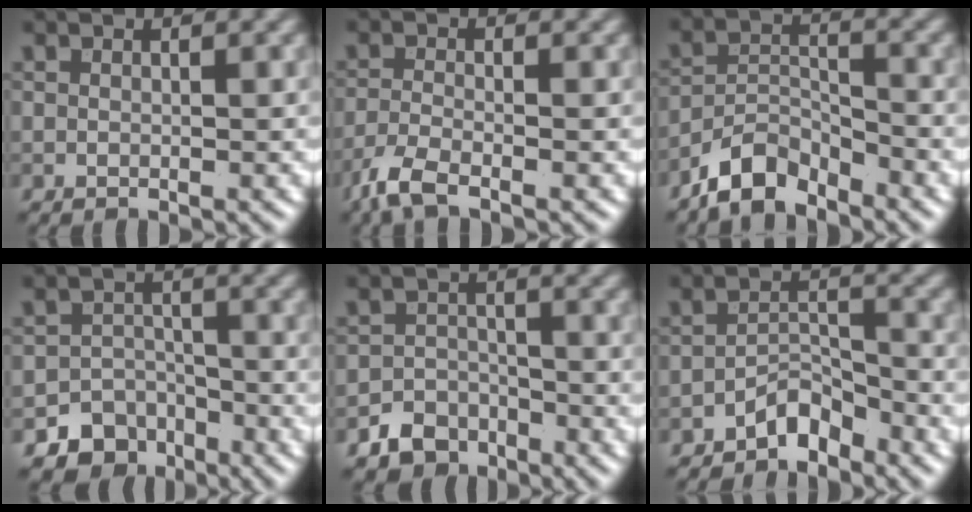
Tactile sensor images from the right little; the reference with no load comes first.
{"total": 3.4, "force": [-2.5, 0.8, 2.2], "torque": [-0.055, -0.011, -0.063]}
{"total": 4.9, "force": [-4.1, 1.6, 1.9], "torque": [-0.029, 0.000, -0.087]}
{"total": 5.1, "force": [-3.6, 3.5, 0.7], "torque": [0.014, -0.002, -0.049]}
{"total": 3.4, "force": [-2.5, 2.2, 0.6], "torque": [-0.002, 0.002, -0.049]}
{"total": 2.7, "force": [-2.3, 0.9, 1.0], "torque": [-0.013, 0.015, -0.045]}